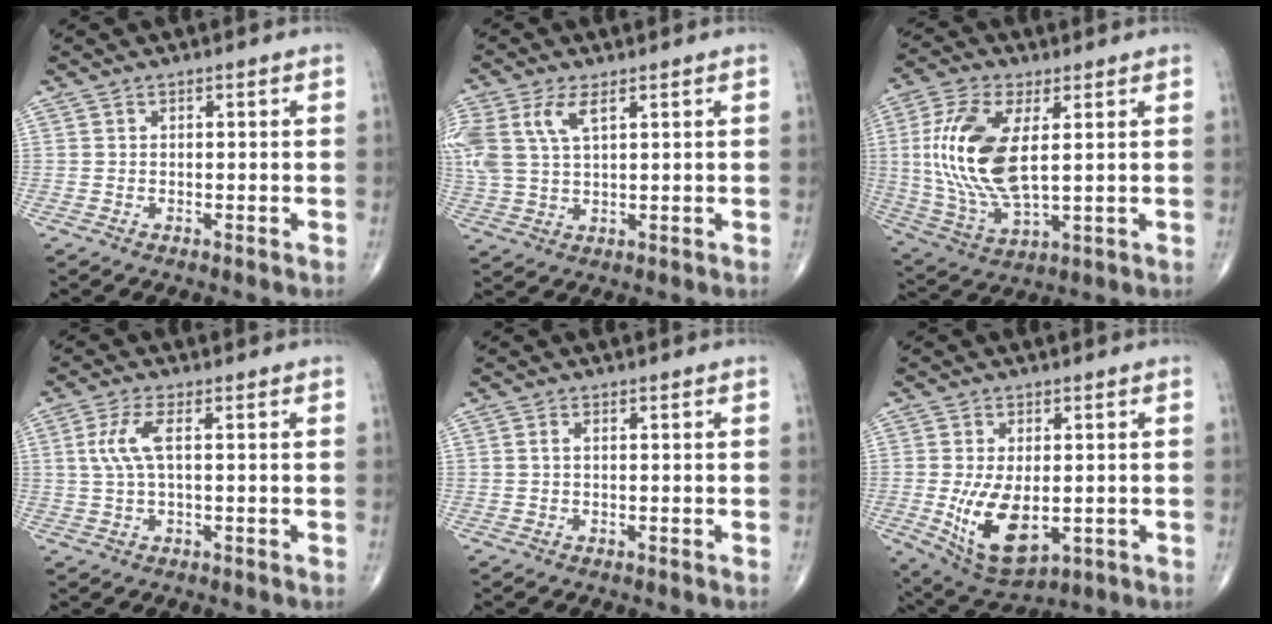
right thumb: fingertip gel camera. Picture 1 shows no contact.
{"total": 9.8, "force": [3.8, 4.7, 7.7], "torque": [-0.193, 0.007, 0.084]}
{"total": 17.2, "force": [2.6, 7.8, 15.1], "torque": [-0.321, -0.011, 0.056]}
{"total": 5.1, "force": [0.9, 1.5, 4.8], "torque": [-0.128, 0.011, 0.017]}
{"total": 0.8, "force": [0.1, 0.3, 0.7], "torque": [-0.017, 0.001, 0.000]}
{"total": 11.9, "force": [-1.8, 6.3, 9.9], "torque": [-0.171, -0.017, -0.011]}